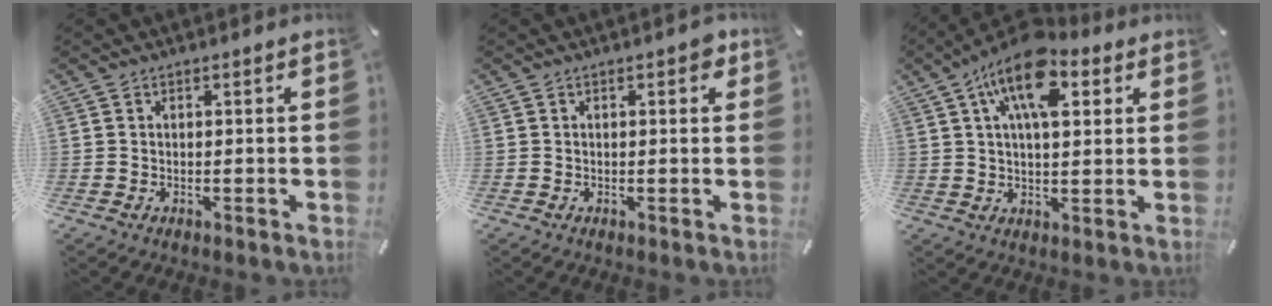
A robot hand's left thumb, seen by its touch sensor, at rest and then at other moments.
{"total": 1.6, "force": [0.6, 0.9, 1.2], "torque": [-0.009, 0.001, 0.005]}
{"total": 14.2, "force": [6.4, 6.9, 10.7], "torque": [-0.181, -0.013, 0.109]}